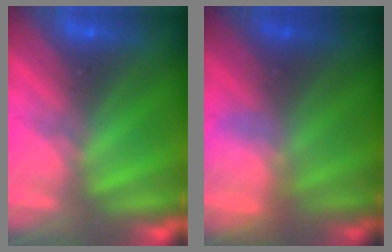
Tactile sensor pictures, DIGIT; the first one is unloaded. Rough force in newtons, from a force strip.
{"total": 3.8}